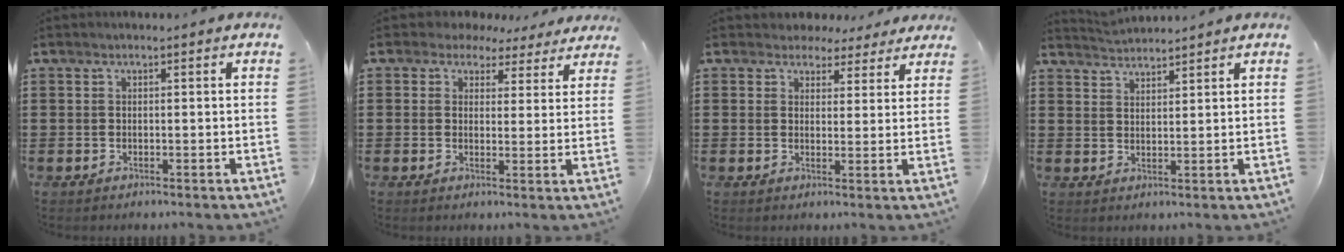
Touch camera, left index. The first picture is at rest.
{"total": 3.4, "force": [2.7, 2.0, 0.6], "torque": [-0.028, -0.007, 0.048]}
{"total": 3.6, "force": [3.1, 1.8, 0.3], "torque": [-0.015, -0.007, 0.054]}
{"total": 2.6, "force": [2.5, -0.3, -0.6], "torque": [0.002, -0.009, 0.049]}